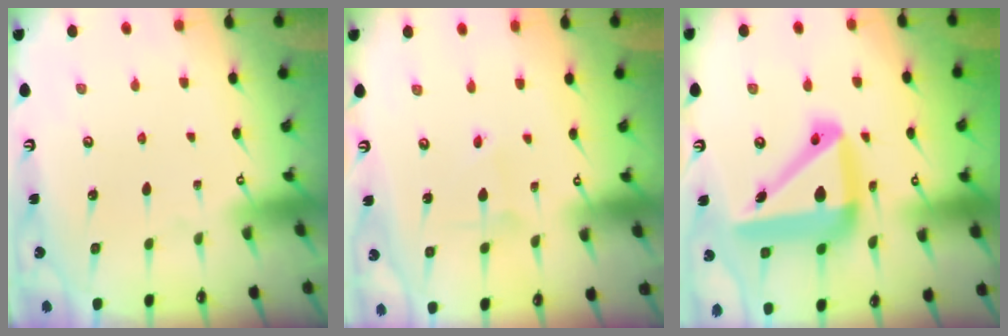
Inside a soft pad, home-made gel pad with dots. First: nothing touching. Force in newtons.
{"total": 1.5, "press": 1.5, "slide": 0.1}
{"total": 19.5, "press": 19.3, "slide": 3.0}